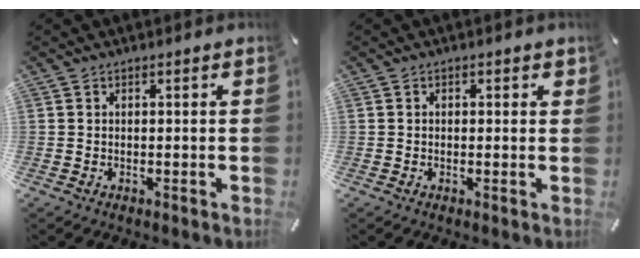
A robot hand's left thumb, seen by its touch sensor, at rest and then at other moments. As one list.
[{"total": 0.9, "force": [0.0, 0.7, 0.5], "torque": [-0.001, 0.002, -0.004]}]